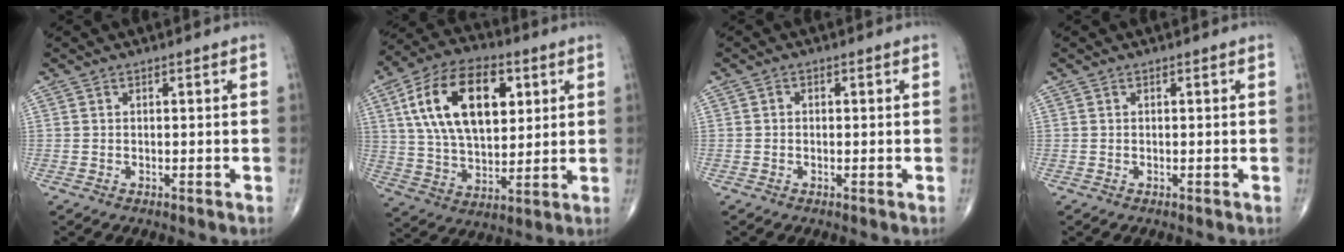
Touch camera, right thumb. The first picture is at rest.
{"total": 20.9, "force": [6.5, 11.7, 16.0], "torque": [-0.261, -0.007, 0.114]}
{"total": 1.0, "force": [0.1, 0.8, 0.5], "torque": [-0.004, 0.004, 0.001]}
{"total": 0.0}